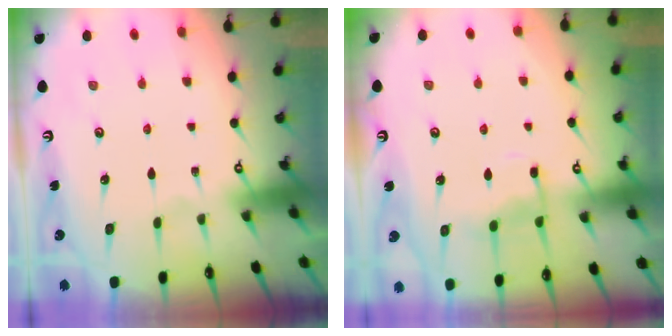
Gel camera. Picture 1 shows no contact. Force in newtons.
{"total": 8.8, "press": 8.8, "slide": 0.8}